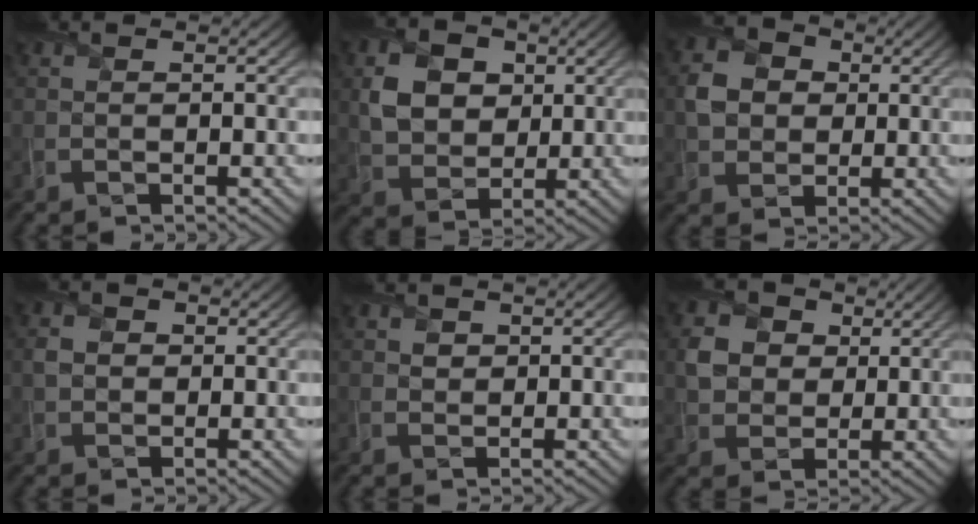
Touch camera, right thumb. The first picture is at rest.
{"total": 6.4, "force": [1.5, 5.1, 3.6], "torque": [-0.088, -0.003, 0.020]}
{"total": 5.0, "force": [0.3, 4.4, 2.5], "torque": [-0.057, 0.007, -0.003]}
{"total": 2.0, "force": [0.0, 1.8, 1.0], "torque": [-0.028, 0.000, -0.003]}
{"total": 0.8, "force": [0.4, 0.6, 0.4], "torque": [-0.008, -0.001, 0.008]}
{"total": 5.6, "force": [1.3, 4.8, 2.5], "torque": [-0.070, 0.003, 0.015]}